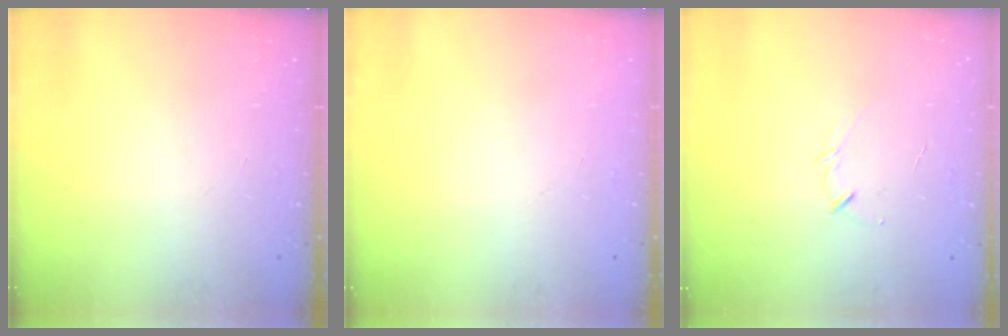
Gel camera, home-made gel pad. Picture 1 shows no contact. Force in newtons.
{"total": 0.0}
{"total": 2.4, "press": 2.3, "slide": 0.5}